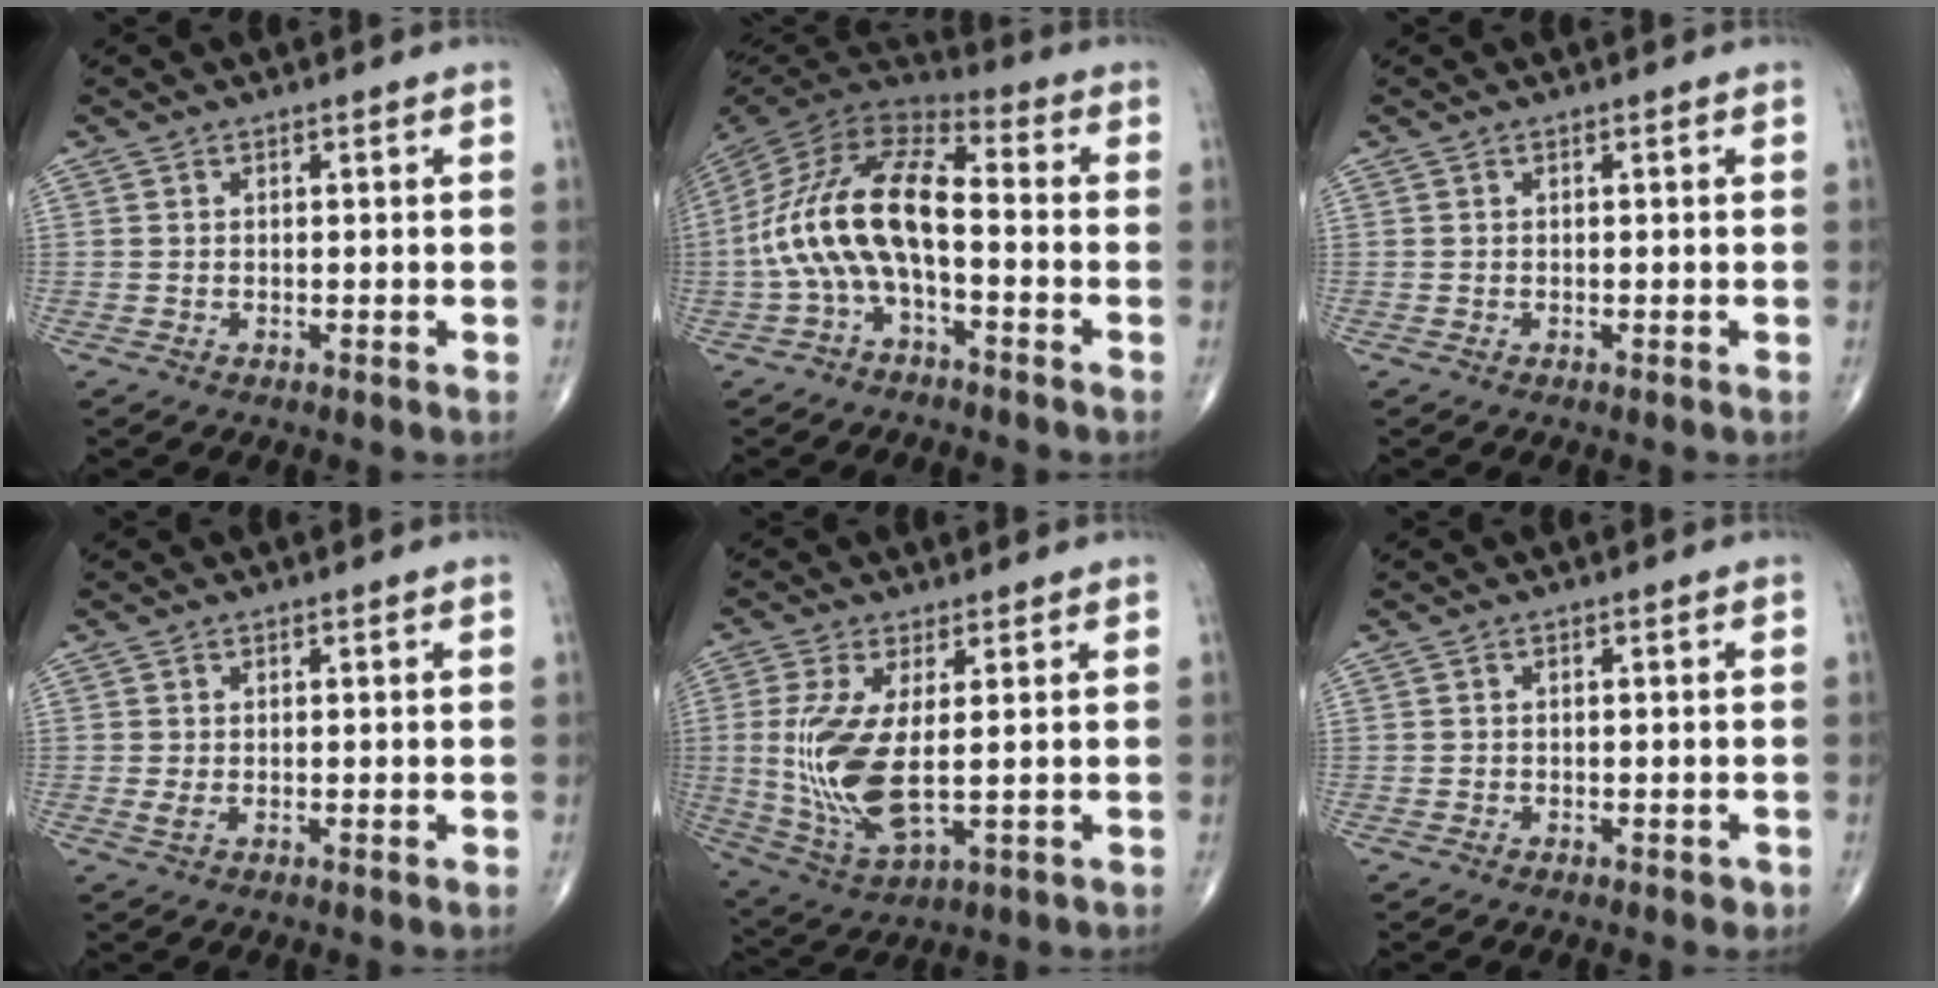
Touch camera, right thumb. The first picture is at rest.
{"total": 16.5, "force": [-2.9, 7.5, 14.4], "torque": [-0.282, 0.055, -0.064]}
{"total": 0.0}
{"total": 1.2, "force": [0.1, 0.4, 1.2], "torque": [-0.028, -0.004, 0.003]}
{"total": 13.0, "force": [0.3, 4.8, 12.1], "torque": [-0.275, -0.020, 0.020]}
{"total": 1.0, "force": [-0.5, 0.6, 0.6], "torque": [-0.004, 0.000, -0.007]}